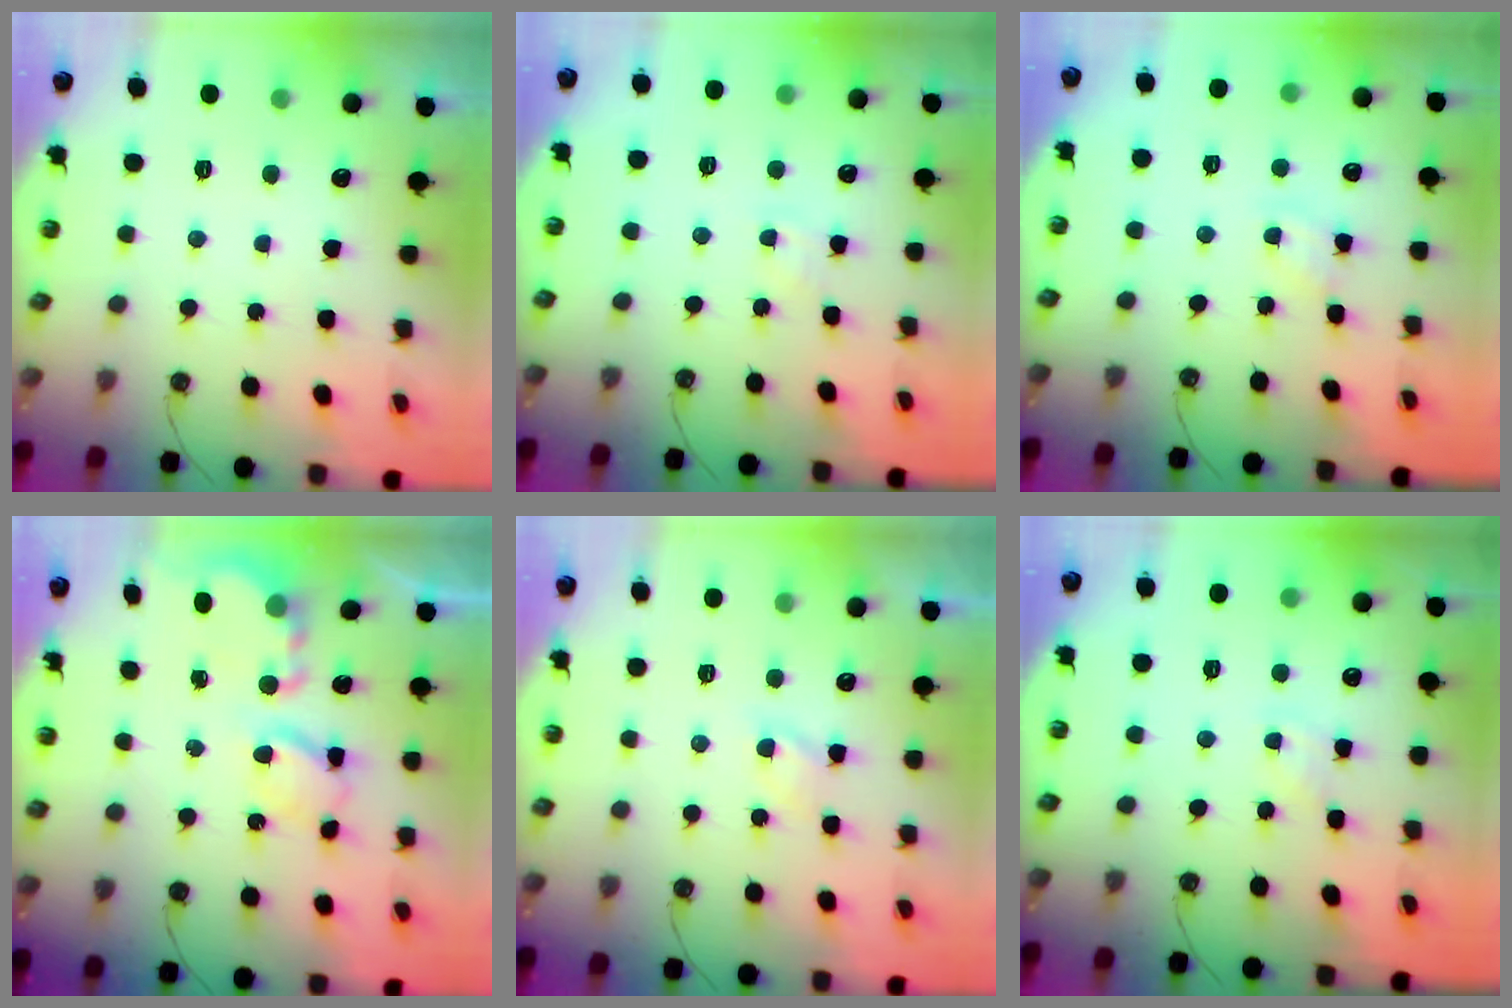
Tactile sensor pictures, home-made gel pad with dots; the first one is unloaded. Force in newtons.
{"total": 4.9, "press": 4.8, "slide": 0.7}
{"total": 2.2, "press": 2.2, "slide": 0.3}
{"total": 5.7, "press": 5.7, "slide": 0.4}
{"total": 2.8, "press": 2.7, "slide": 0.4}
{"total": 2.3, "press": 2.2, "slide": 0.4}